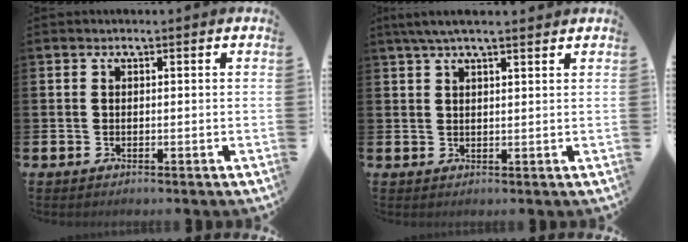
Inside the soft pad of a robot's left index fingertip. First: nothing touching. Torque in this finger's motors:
{"motor_torque": [0.78, -0.90, 0.40, 0.04]}